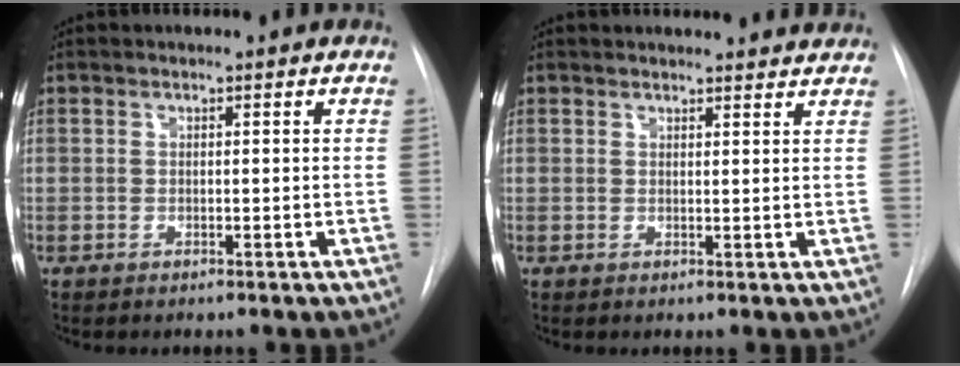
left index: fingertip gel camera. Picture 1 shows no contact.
{"total": 9.3, "force": [8.9, 1.8, 1.7], "torque": [-0.005, 0.011, 0.088]}